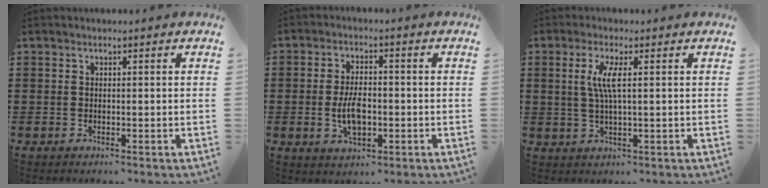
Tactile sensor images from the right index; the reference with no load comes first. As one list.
[{"total": 5.7, "force": [-1.0, 2.8, 4.8], "torque": [-0.105, -0.001, -0.022]}, {"total": 4.3, "force": [1.1, 0.1, 4.2], "torque": [-0.088, -0.005, 0.015]}]